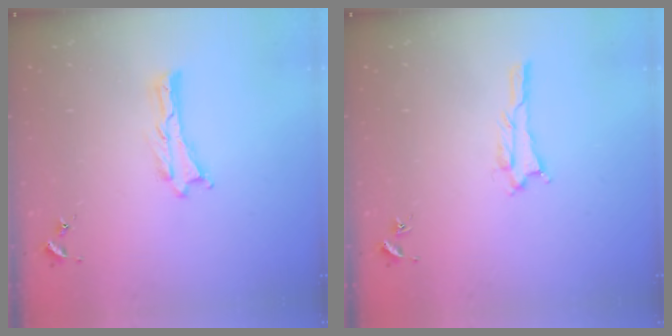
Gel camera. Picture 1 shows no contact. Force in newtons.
{"total": 1.7, "press": 1.7, "slide": 0.2}